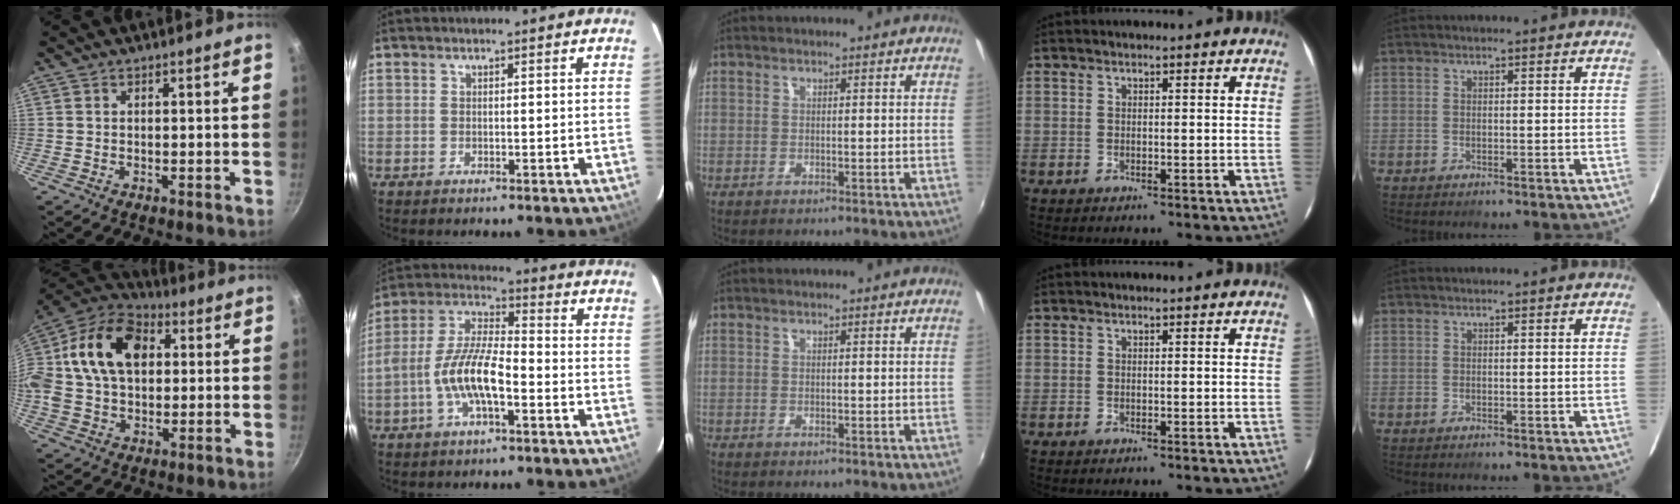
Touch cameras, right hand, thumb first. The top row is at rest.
{"thumb": {"total": 19.7, "force": [3.7, 13.8, 13.5], "torque": [-0.232, 0.026, 0.047]}, "index": {"total": 11.8, "force": [-4.1, 4.1, 10.3], "torque": [-0.218, 0.005, -0.079]}}